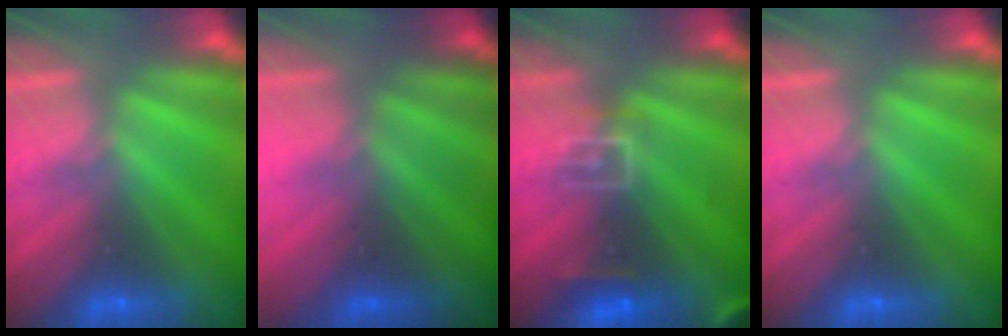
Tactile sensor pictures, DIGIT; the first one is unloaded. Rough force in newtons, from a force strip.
{"total": 2.8}
{"total": 7.1}
{"total": 0.0}